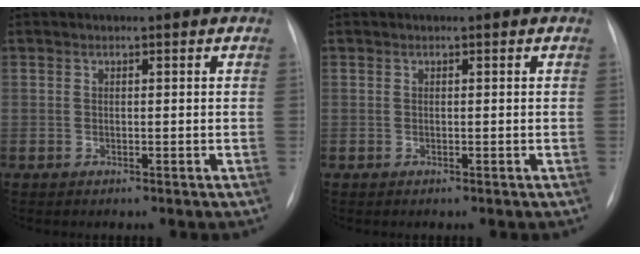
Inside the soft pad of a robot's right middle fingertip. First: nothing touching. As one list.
[{"total": 0.0}]